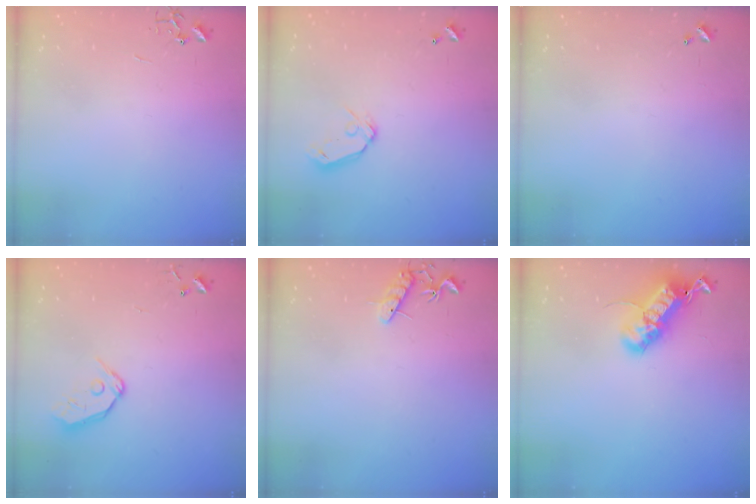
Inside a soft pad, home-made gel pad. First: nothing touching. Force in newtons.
{"total": 8.0, "press": 8.0, "slide": 1.0}
{"total": 0.0}
{"total": 8.7, "press": 8.7, "slide": 1.0}
{"total": 7.5, "press": 7.4, "slide": 0.6}
{"total": 21.0, "press": 21.0, "slide": 0.4}